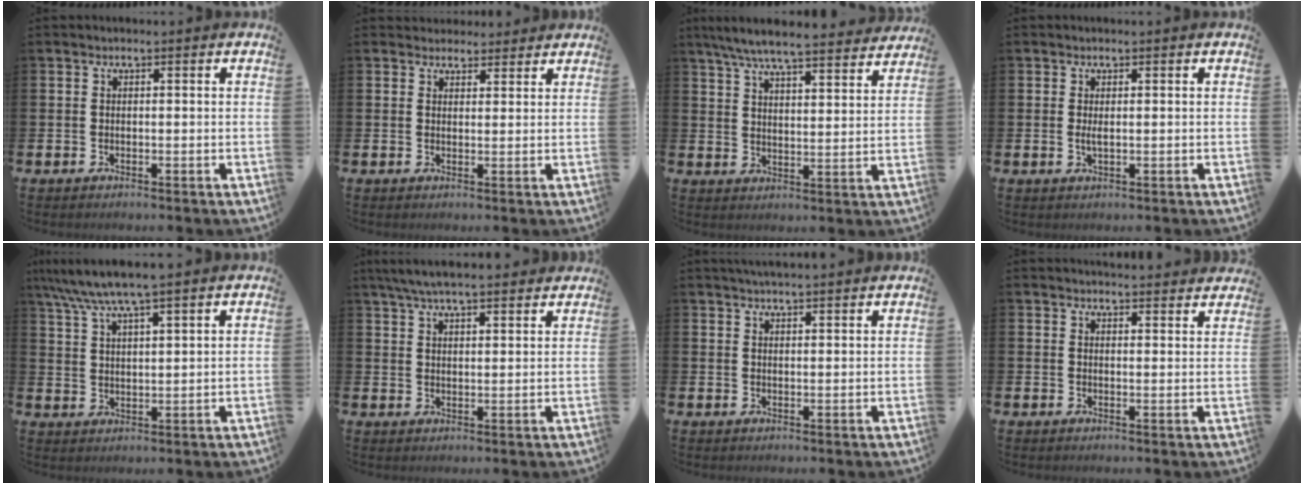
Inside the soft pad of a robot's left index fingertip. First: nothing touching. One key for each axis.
{"total": 3.0, "fx": 2.8, "fy": 1.1, "fz": -0.3, "tx": 0.013, "ty": -0.012, "tz": 0.050}
{"total": 7.4, "fx": 6.9, "fy": 0.8, "fz": 2.5, "tx": -0.065, "ty": -0.041, "tz": 0.121}
{"total": 1.2, "fx": 0.2, "fy": 0.3, "fz": 1.1, "tx": -0.017, "ty": -0.001, "tz": 0.002}
{"total": 6.8, "fx": 6.0, "fy": 0.4, "fz": 3.1, "tx": -0.079, "ty": -0.019, "tz": 0.107}
{"total": 5.8, "fx": 5.4, "fy": 0.9, "fz": 2.0, "tx": -0.047, "ty": -0.017, "tz": 0.098}
{"total": 3.1, "fx": 3.1, "fy": 0.0, "fz": 0.5, "tx": -0.003, "ty": -0.015, "tz": 0.054}
{"total": 3.3, "fx": 3.3, "fy": 0.1, "fz": -0.2, "tx": 0.010, "ty": -0.026, "tz": 0.057}